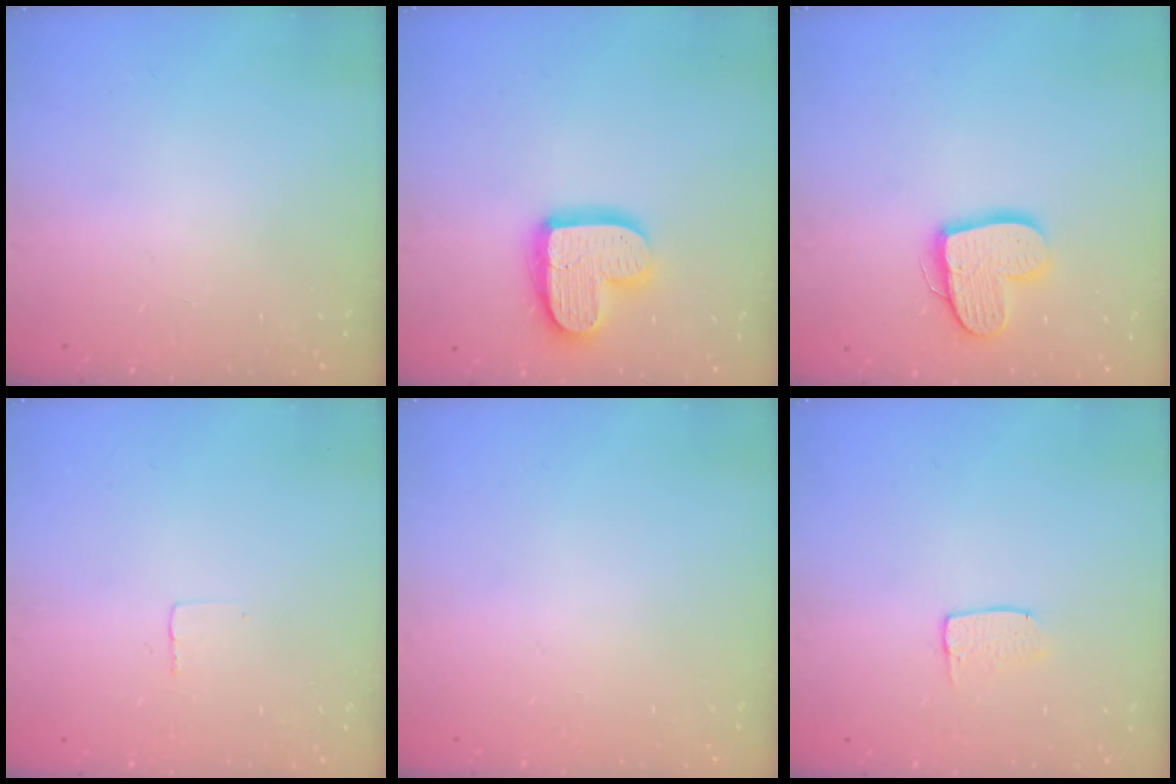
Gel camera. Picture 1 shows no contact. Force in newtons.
{"total": 15.5, "press": 15.4, "slide": 1.2}
{"total": 13.4, "press": 13.4, "slide": 0.8}
{"total": 2.4, "press": 2.4, "slide": 0.1}
{"total": 0.0}
{"total": 3.8, "press": 3.8, "slide": 0.2}